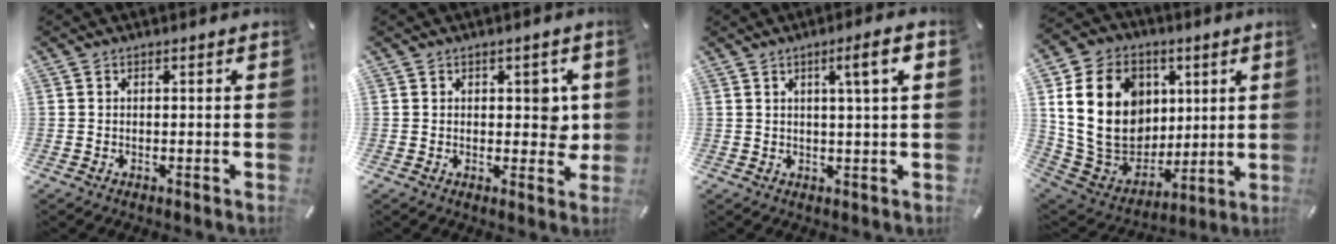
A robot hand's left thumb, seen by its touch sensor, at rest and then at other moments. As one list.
[{"total": 5.2, "force": [1.1, 3.5, 3.6], "torque": [-0.023, -0.007, 0.010]}, {"total": 6.7, "force": [2.7, 0.6, 6.0], "torque": [-0.105, -0.003, 0.038]}, {"total": 23.0, "force": [5.2, 18.4, 12.8], "torque": [-0.233, -0.022, 0.109]}]